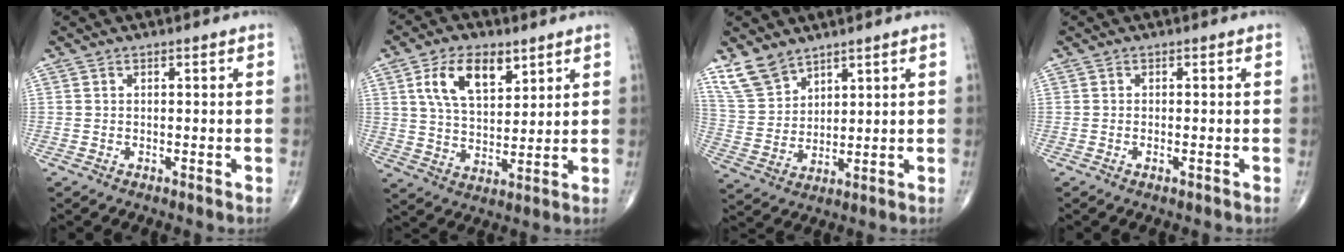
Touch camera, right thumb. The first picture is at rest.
{"total": 11.6, "force": [5.4, 6.3, 8.1], "torque": [-0.125, -0.020, 0.105]}
{"total": 7.9, "force": [6.1, 4.1, 2.8], "torque": [-0.049, -0.024, 0.136]}
{"total": 0.8, "force": [-0.4, 0.2, 0.7], "torque": [-0.013, -0.002, -0.006]}